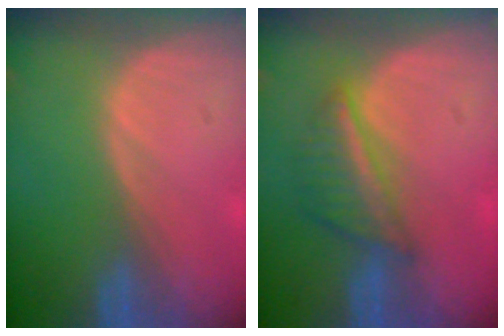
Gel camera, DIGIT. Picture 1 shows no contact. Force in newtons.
{"total": 5.6, "press": 5.3, "slide": 1.7}